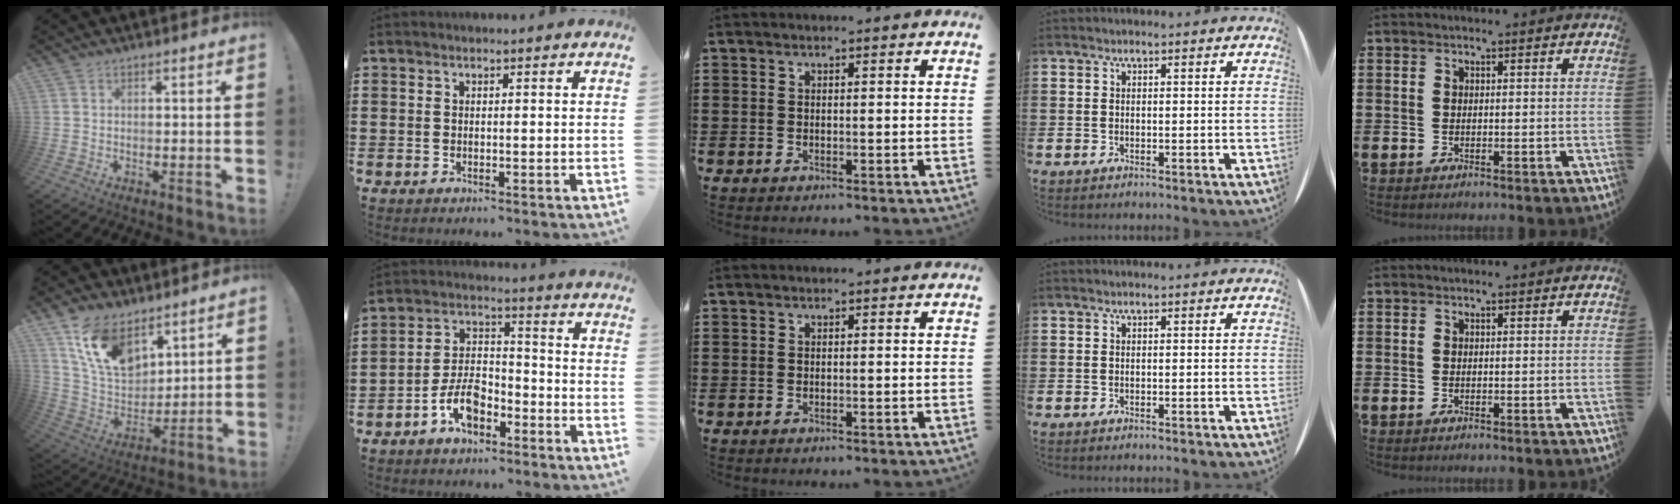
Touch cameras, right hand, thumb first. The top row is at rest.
{"thumb": {"total": 15.6, "force": [9.9, 9.1, 7.9], "torque": [-0.148, -0.054, 0.190]}, "index": {"total": 7.4, "force": [-4.3, 3.9, 4.6], "torque": [-0.103, 0.014, -0.083]}}